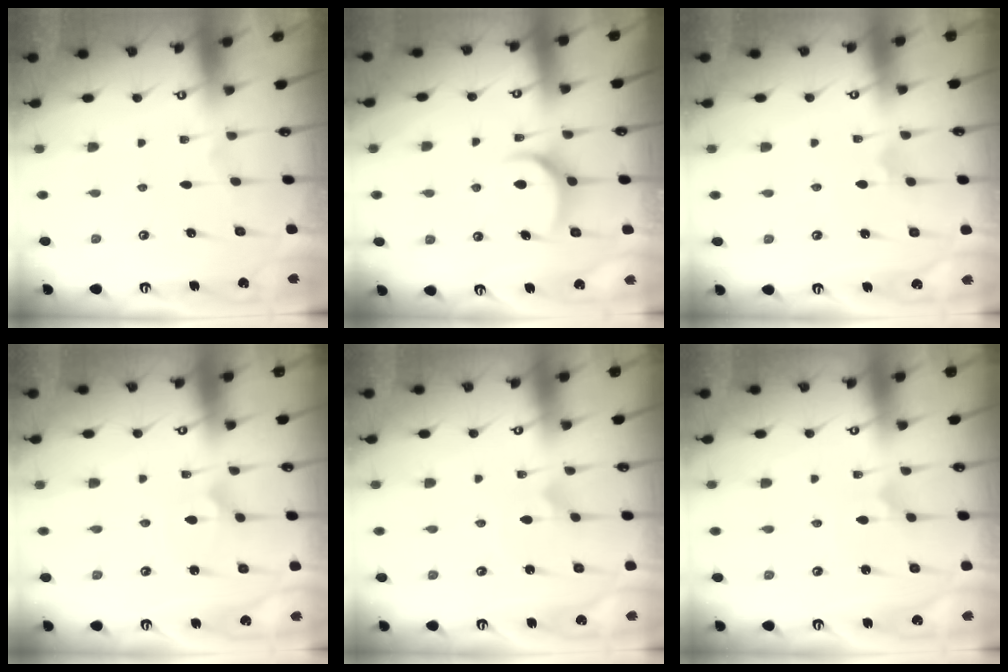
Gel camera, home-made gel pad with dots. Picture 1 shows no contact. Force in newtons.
{"total": 8.1, "press": 8.1, "slide": 0.7}
{"total": 2.9, "press": 2.9, "slide": 0.1}
{"total": 2.1, "press": 2.1, "slide": 0.0}
{"total": 1.7, "press": 1.7, "slide": 0.1}
{"total": 0.7, "press": 0.7, "slide": 0.0}